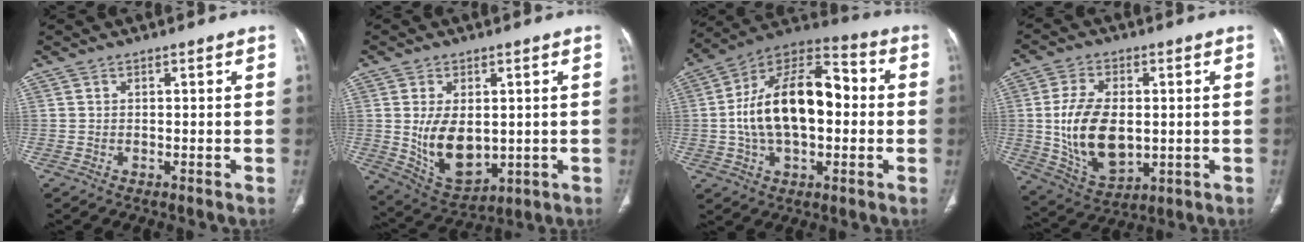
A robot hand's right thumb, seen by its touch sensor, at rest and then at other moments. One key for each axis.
{"total": 12.0, "fx": -0.1, "fy": 7.3, "fz": 9.5, "tx": -0.146, "ty": -0.014, "tz": 0.026}
{"total": 21.1, "fx": 0.1, "fy": 11.9, "fz": 17.4, "tx": -0.289, "ty": 0.037, "tz": -0.003}
{"total": 15.2, "fx": -0.2, "fy": 9.1, "fz": 12.2, "tx": -0.218, "ty": -0.009, "tz": 0.015}